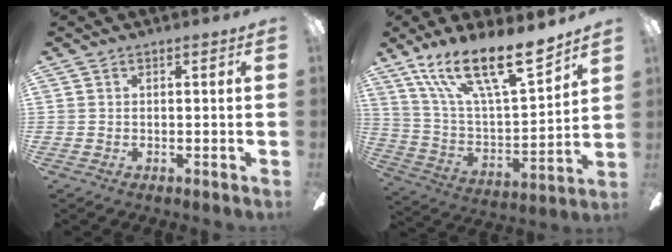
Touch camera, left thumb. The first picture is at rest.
{"total": 21.2, "force": [15.6, 6.6, 12.8], "torque": [-0.236, -0.094, 0.274]}